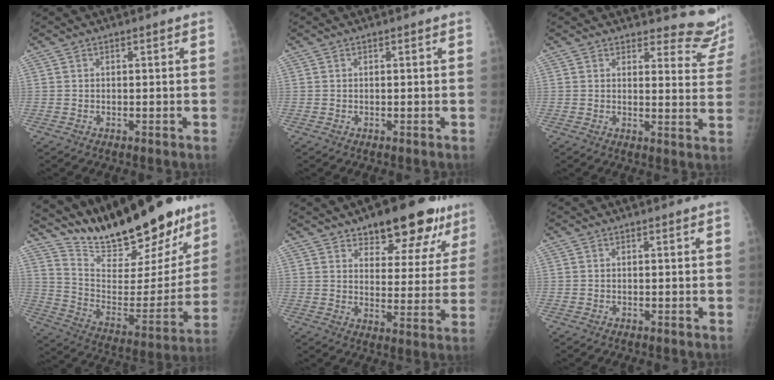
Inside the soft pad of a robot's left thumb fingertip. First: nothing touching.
{"total": 0.0}
{"total": 10.1, "force": [9.9, 2.3, 0.4], "torque": [0.036, -0.099, 0.086]}
{"total": 27.5, "force": [22.5, 8.3, 13.6], "torque": [-0.178, -0.104, 0.348]}
{"total": 16.5, "force": [11.3, 7.2, 9.6], "torque": [-0.069, -0.050, 0.155]}
{"total": 0.0}